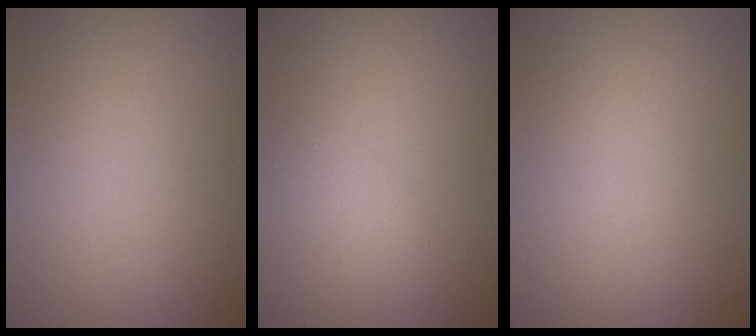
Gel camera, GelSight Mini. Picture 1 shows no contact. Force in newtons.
{"total": 1.5, "press": 1.5, "slide": 0.1}
{"total": 0.0}